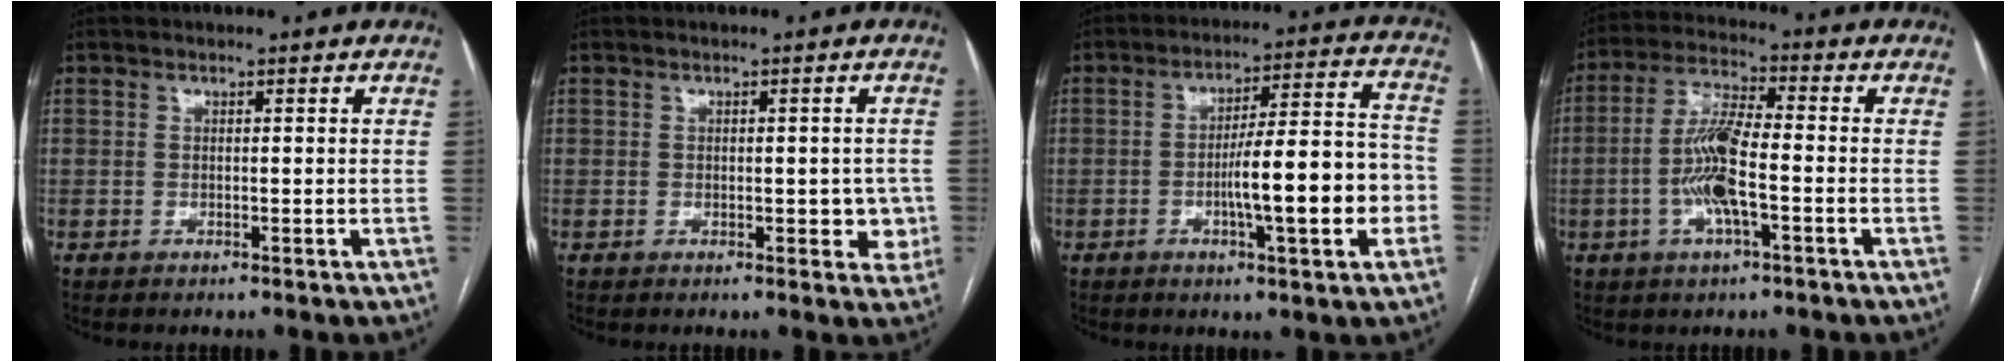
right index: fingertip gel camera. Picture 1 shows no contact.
{"total": 4.0, "force": [-0.5, 2.3, 3.2], "torque": [-0.027, 0.009, -0.003]}
{"total": 13.8, "force": [-3.4, 1.7, 13.2], "torque": [-0.202, 0.018, -0.050]}
{"total": 9.3, "force": [-2.2, 1.7, 8.9], "torque": [-0.184, 0.006, -0.047]}